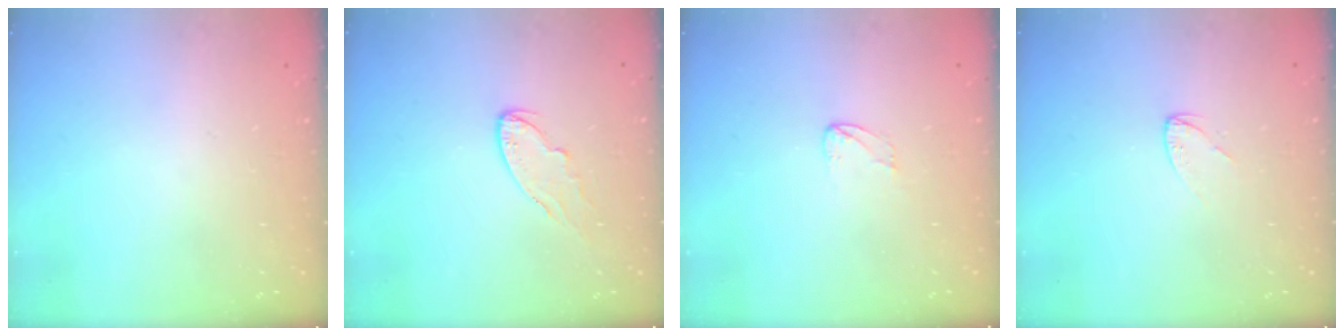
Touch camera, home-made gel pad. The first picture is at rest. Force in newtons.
{"total": 6.1, "press": 6.1, "slide": 0.6}
{"total": 3.6, "press": 3.6, "slide": 0.2}
{"total": 2.5, "press": 2.5, "slide": 0.2}